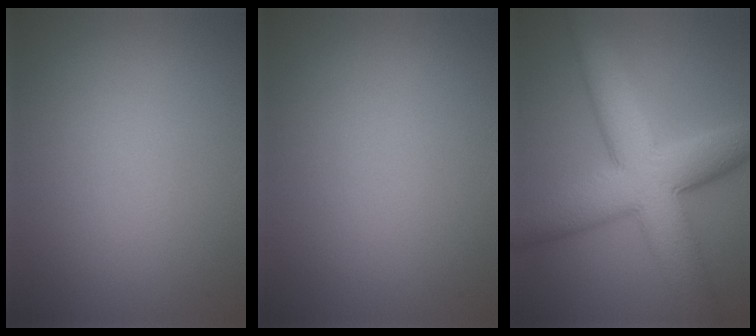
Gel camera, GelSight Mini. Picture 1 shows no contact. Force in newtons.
{"total": 0.0}
{"total": 9.9, "press": 9.9, "slide": 0.4}